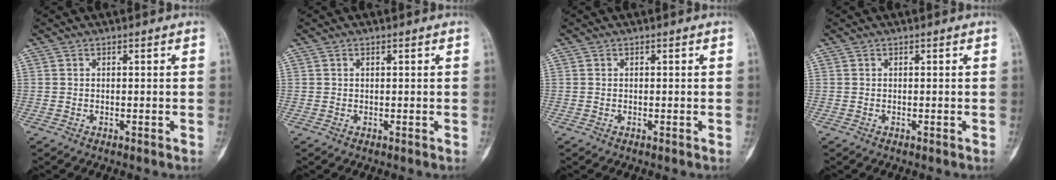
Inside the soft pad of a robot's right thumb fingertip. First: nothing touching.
{"total": 0.0}
{"total": 0.0}
{"total": 0.0}